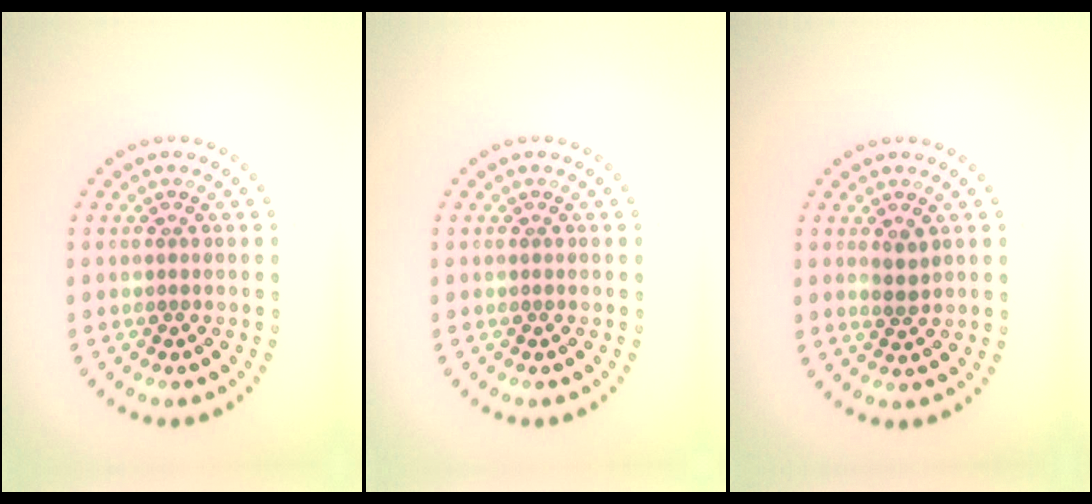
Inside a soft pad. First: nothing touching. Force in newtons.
{"total": 0.0}
{"total": 1.1, "press": 0.9, "slide": 0.6}